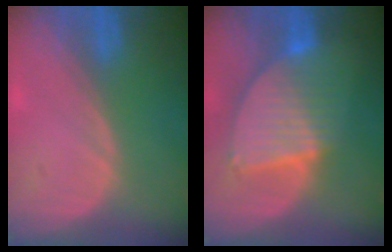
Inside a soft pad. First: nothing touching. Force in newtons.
{"total": 8.6, "press": 7.4, "slide": 4.3}